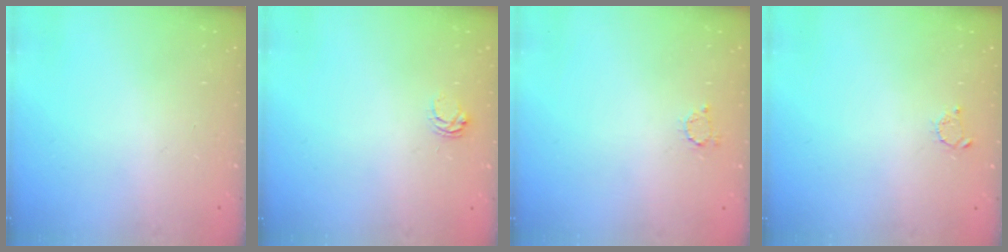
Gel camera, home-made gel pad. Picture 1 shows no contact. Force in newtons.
{"total": 3.9, "press": 3.9, "slide": 0.2}
{"total": 2.7, "press": 2.7, "slide": 0.4}
{"total": 2.2, "press": 2.2, "slide": 0.3}